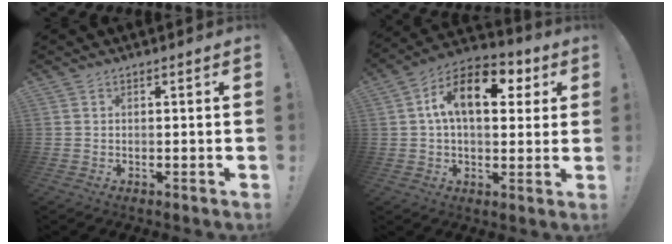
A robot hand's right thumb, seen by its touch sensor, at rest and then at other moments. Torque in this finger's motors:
{"motor_torque": [0.49, 0.49, 0.54, 0.75, 0.42]}